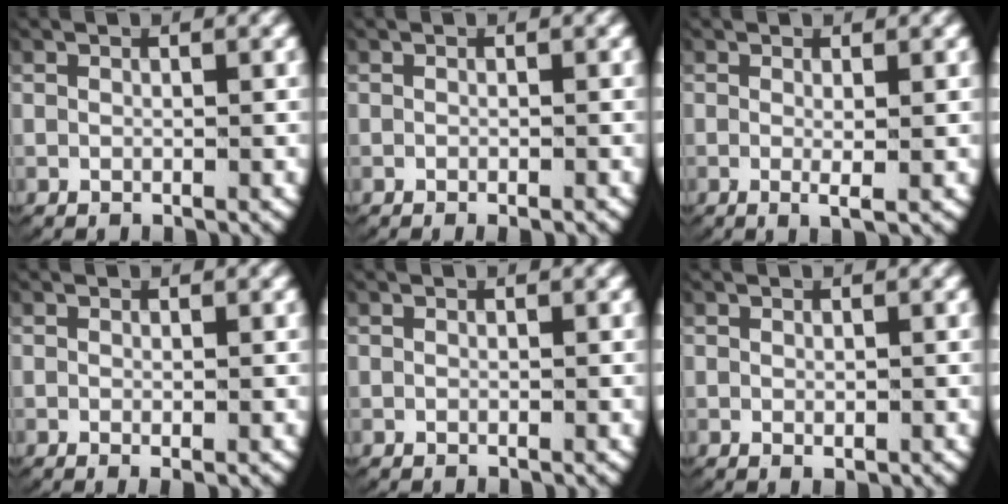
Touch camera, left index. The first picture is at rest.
{"total": 1.0, "force": [-0.9, 0.2, 0.4], "torque": [-0.006, 0.002, -0.015]}
{"total": 1.7, "force": [-0.3, 0.1, 1.6], "torque": [-0.040, -0.013, -0.002]}
{"total": 0.6, "force": [-0.2, 0.1, 0.6], "torque": [-0.012, -0.004, -0.002]}
{"total": 0.0}
{"total": 0.7, "force": [-0.3, 0.3, 0.6], "torque": [-0.016, -0.011, 0.004]}